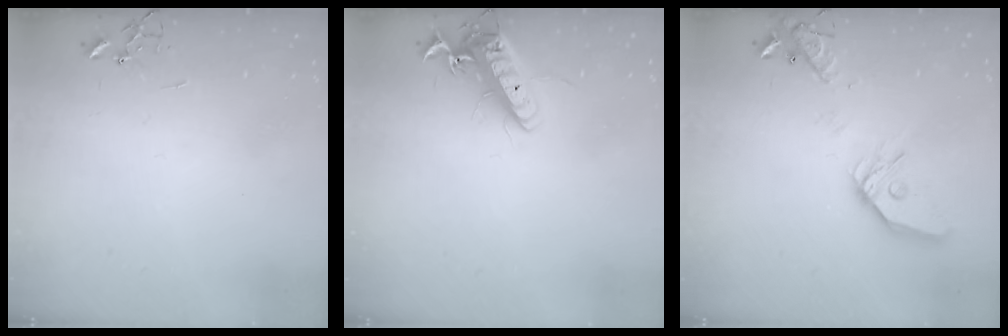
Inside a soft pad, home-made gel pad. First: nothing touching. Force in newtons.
{"total": 15.4, "press": 15.1, "slide": 2.8}
{"total": 17.0, "press": 16.8, "slide": 2.6}